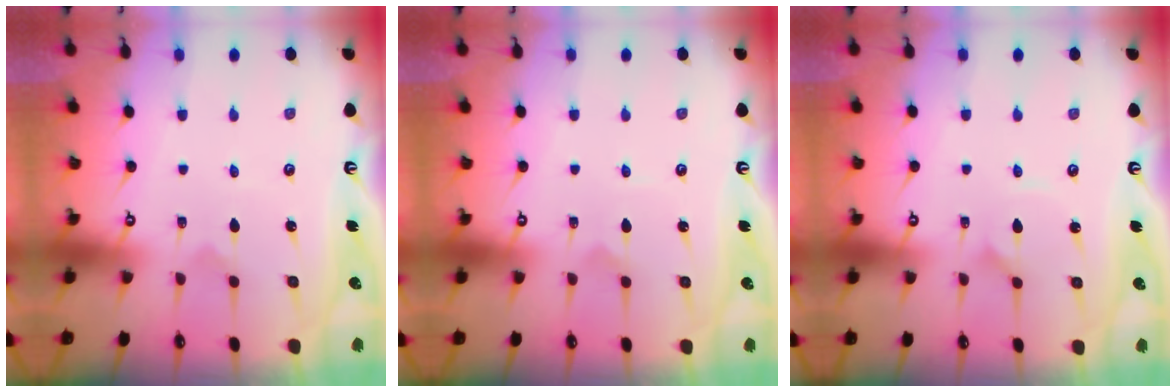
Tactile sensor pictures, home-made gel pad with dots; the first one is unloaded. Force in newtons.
{"total": 0.8, "press": 0.8, "slide": 0.1}
{"total": 0.9, "press": 0.9, "slide": 0.0}